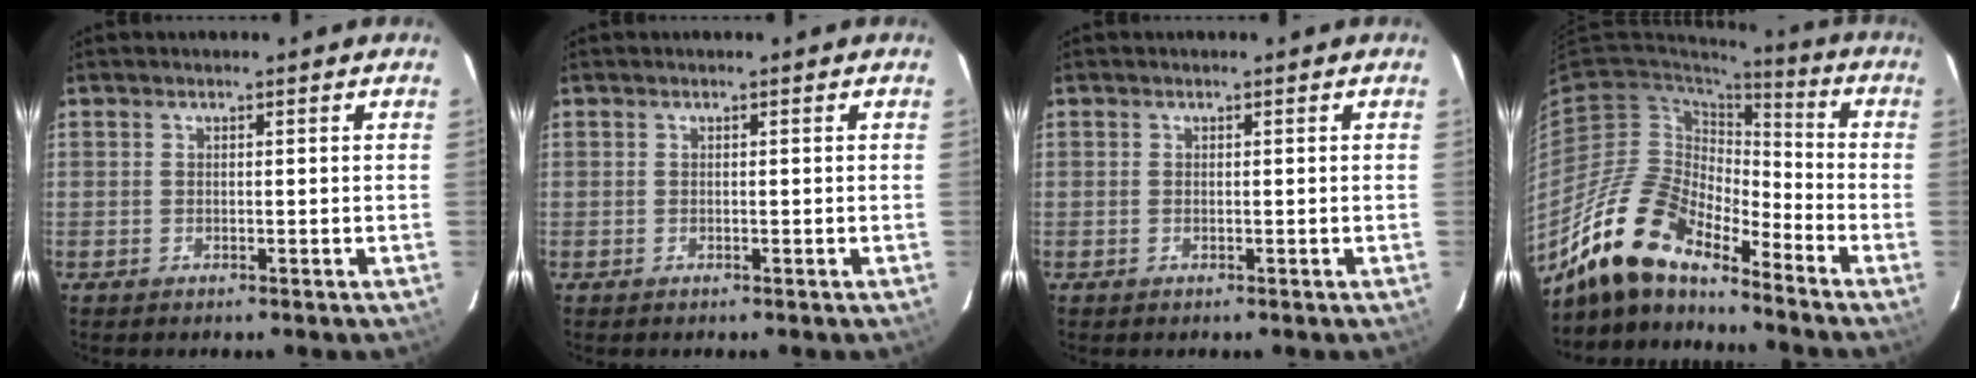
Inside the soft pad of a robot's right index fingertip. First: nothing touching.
{"total": 0.0}
{"total": 0.0}
{"total": 16.3, "force": [-13.6, 4.8, 7.6], "torque": [-0.140, -0.007, -0.267]}